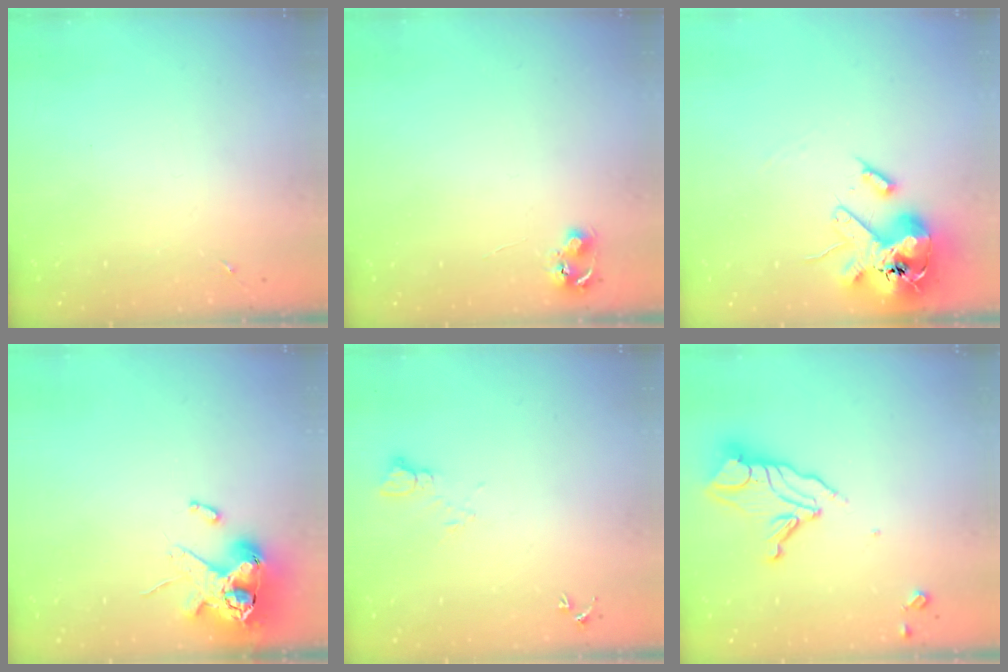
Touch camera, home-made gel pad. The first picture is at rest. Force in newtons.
{"total": 5.3, "press": 5.3, "slide": 0.5}
{"total": 16.8, "press": 16.5, "slide": 2.9}
{"total": 12.3, "press": 12.1, "slide": 1.9}
{"total": 5.6, "press": 5.6, "slide": 0.6}
{"total": 12.2, "press": 12.1, "slide": 1.2}